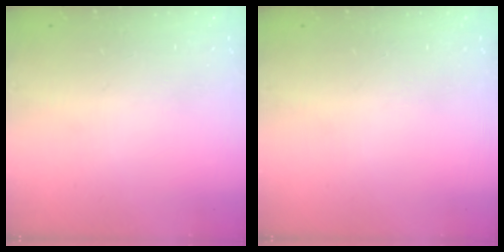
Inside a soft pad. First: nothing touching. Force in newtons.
{"total": 0.0}